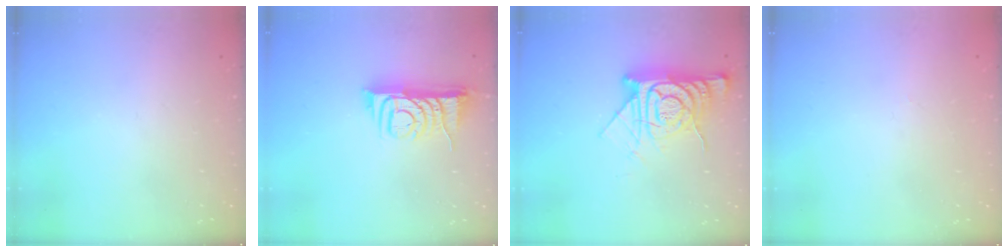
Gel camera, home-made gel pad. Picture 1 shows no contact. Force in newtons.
{"total": 8.0, "press": 8.0, "slide": 0.4}
{"total": 14.6, "press": 14.5, "slide": 1.4}
{"total": 0.0}